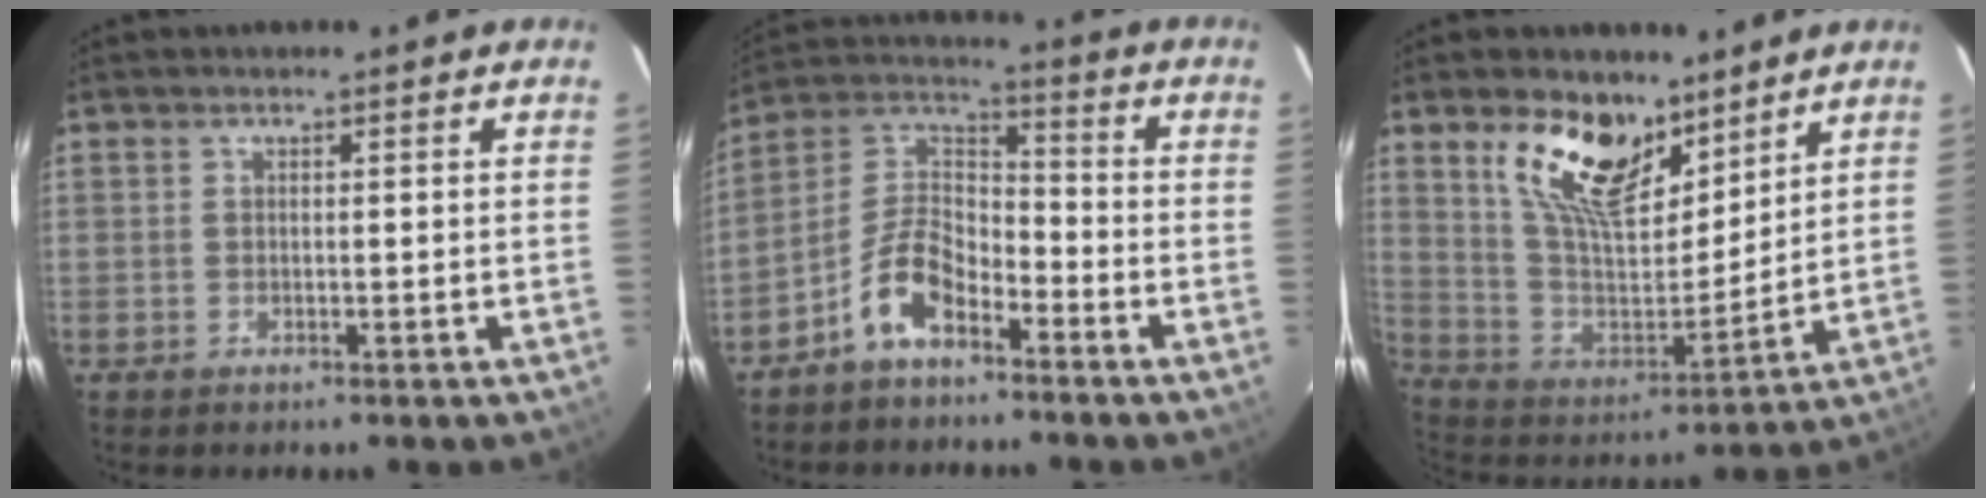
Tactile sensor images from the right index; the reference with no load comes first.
{"total": 9.4, "force": [-6.0, 4.2, 5.8], "torque": [-0.127, 0.028, -0.119]}
{"total": 16.2, "force": [10.4, 7.9, 9.5], "torque": [-0.186, -0.003, 0.200]}